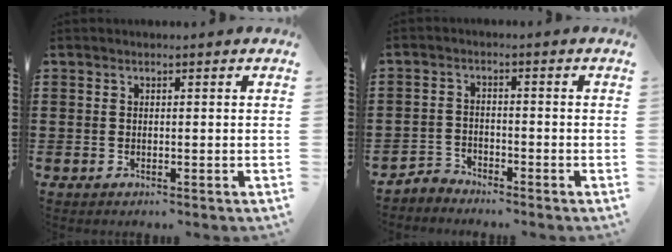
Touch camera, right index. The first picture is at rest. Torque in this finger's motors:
{"motor_torque": [-0.65, 0.26, -0.70, -0.21]}